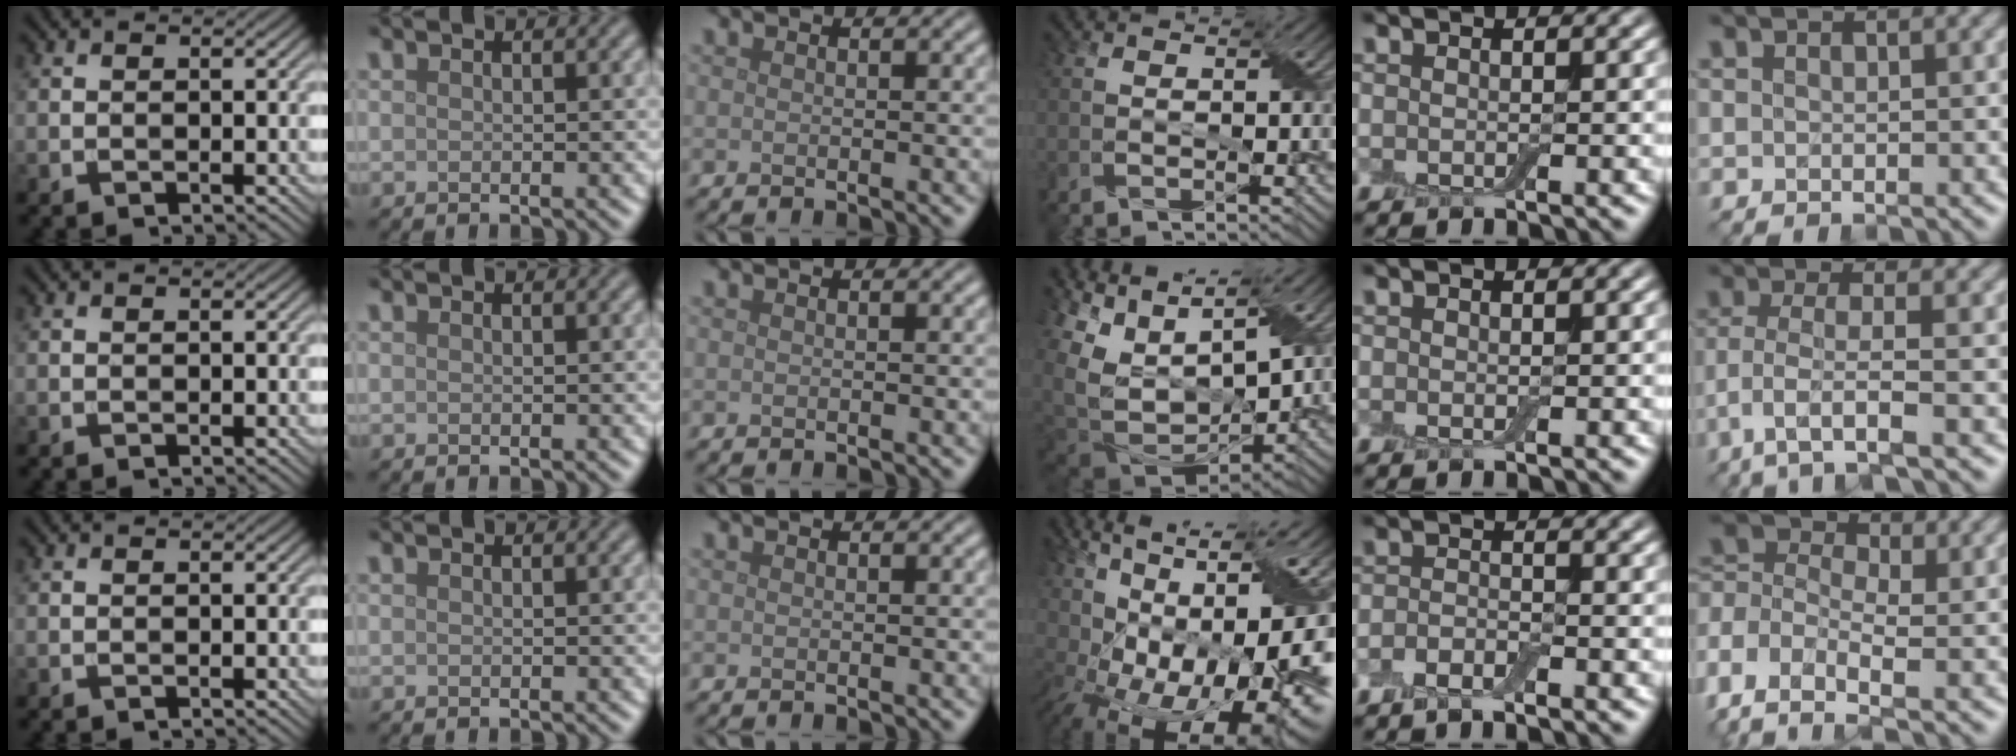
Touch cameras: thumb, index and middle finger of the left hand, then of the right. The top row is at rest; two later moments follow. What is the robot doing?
{"motion": "peel", "object": "bubble wrap"}